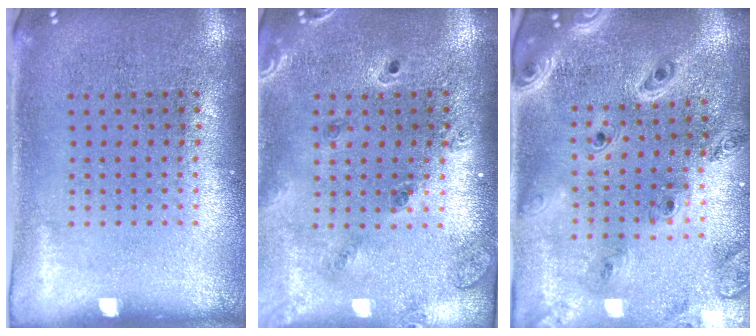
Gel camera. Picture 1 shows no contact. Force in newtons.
{"total": 1.4, "press": 1.4, "slide": 0.3}
{"total": 2.2, "press": 2.1, "slide": 0.8}